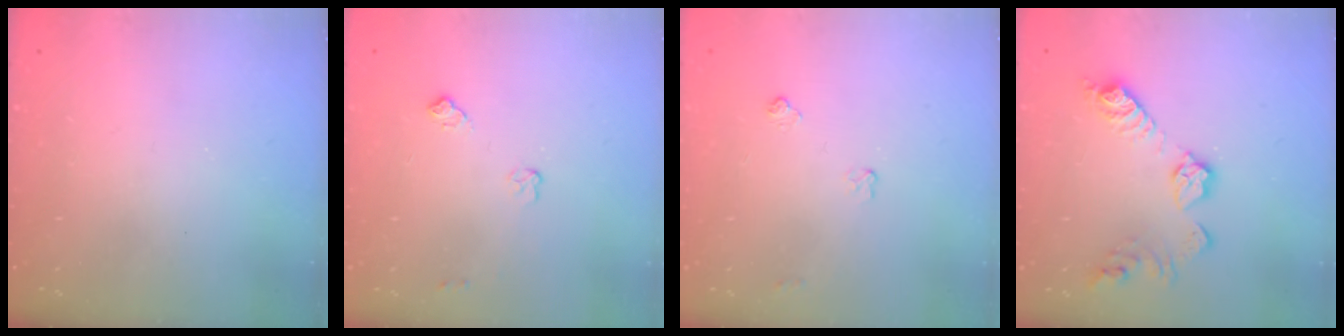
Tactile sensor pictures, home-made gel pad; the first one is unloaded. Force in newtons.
{"total": 6.0, "press": 6.0, "slide": 0.8}
{"total": 4.7, "press": 4.6, "slide": 0.6}
{"total": 12.9, "press": 12.9, "slide": 0.7}